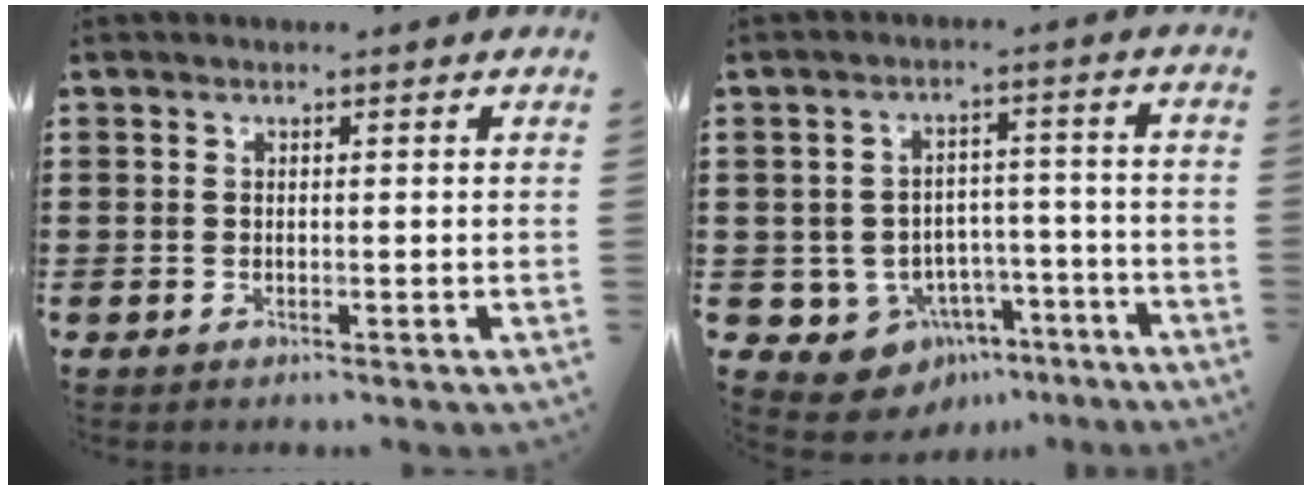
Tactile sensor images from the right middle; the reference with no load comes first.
{"total": 5.8, "force": [-3.8, 4.3, 0.9], "torque": [-0.032, 0.017, -0.070]}